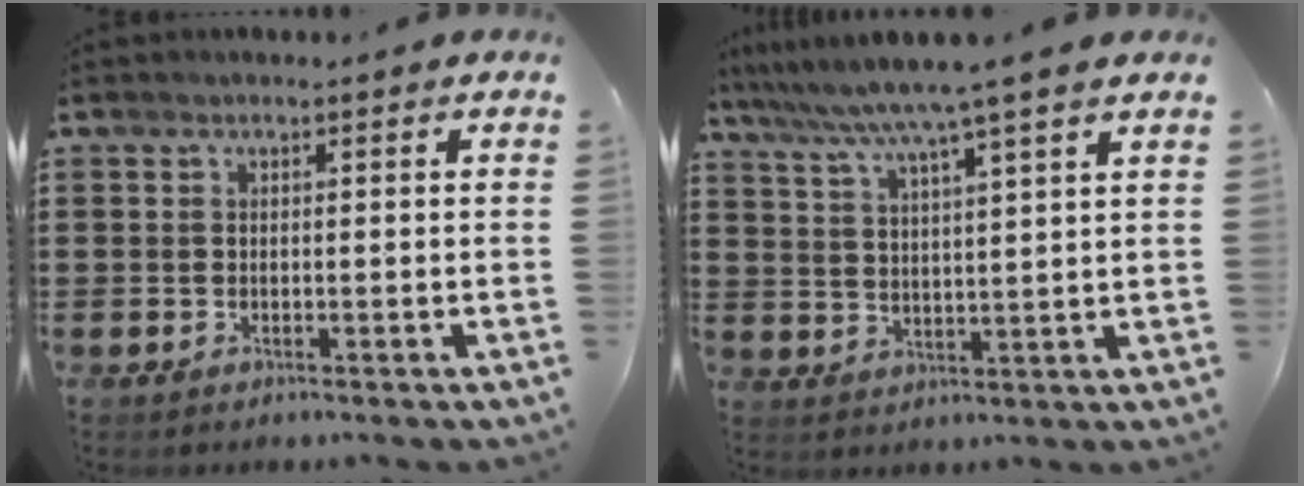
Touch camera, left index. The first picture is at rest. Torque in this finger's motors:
{"motor_torque": [2.14, 0.00, 0.55, 0.06]}